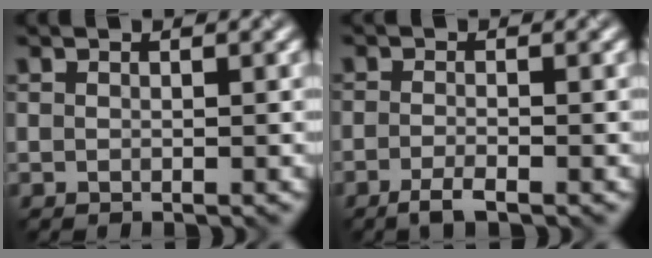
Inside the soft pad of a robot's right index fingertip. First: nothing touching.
{"total": 2.0, "force": [-1.3, 0.4, 1.5], "torque": [-0.030, -0.001, -0.029]}